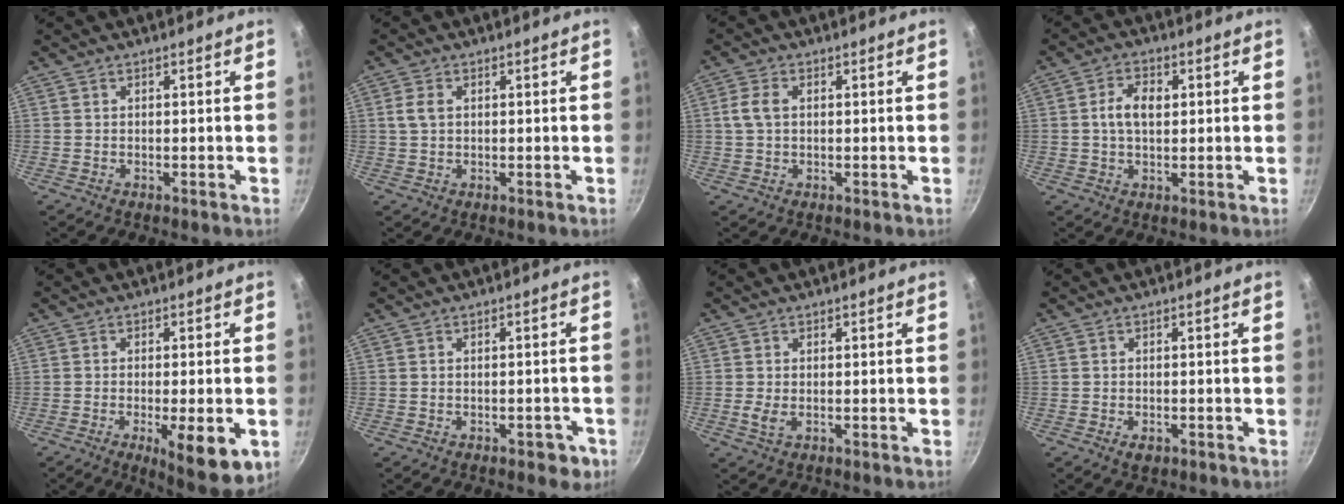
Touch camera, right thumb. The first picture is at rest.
{"total": 2.8, "force": [0.6, 1.9, 2.0], "torque": [-0.046, 0.004, 0.013]}
{"total": 3.8, "force": [0.5, 2.4, 2.8], "torque": [-0.066, 0.008, 0.009]}
{"total": 5.8, "force": [0.9, 3.5, 4.6], "torque": [-0.080, 0.008, 0.013]}
{"total": 10.9, "force": [-3.5, 3.2, 9.8], "torque": [-0.135, -0.015, -0.045]}
{"total": 3.0, "force": [-1.7, 1.6, 1.9], "torque": [-0.011, 0.012, -0.018]}
{"total": 1.9, "force": [-0.3, 0.9, 1.7], "torque": [-0.043, -0.007, -0.004]}
{"total": 1.7, "force": [-0.9, 1.0, 1.1], "torque": [-0.017, 0.004, -0.011]}